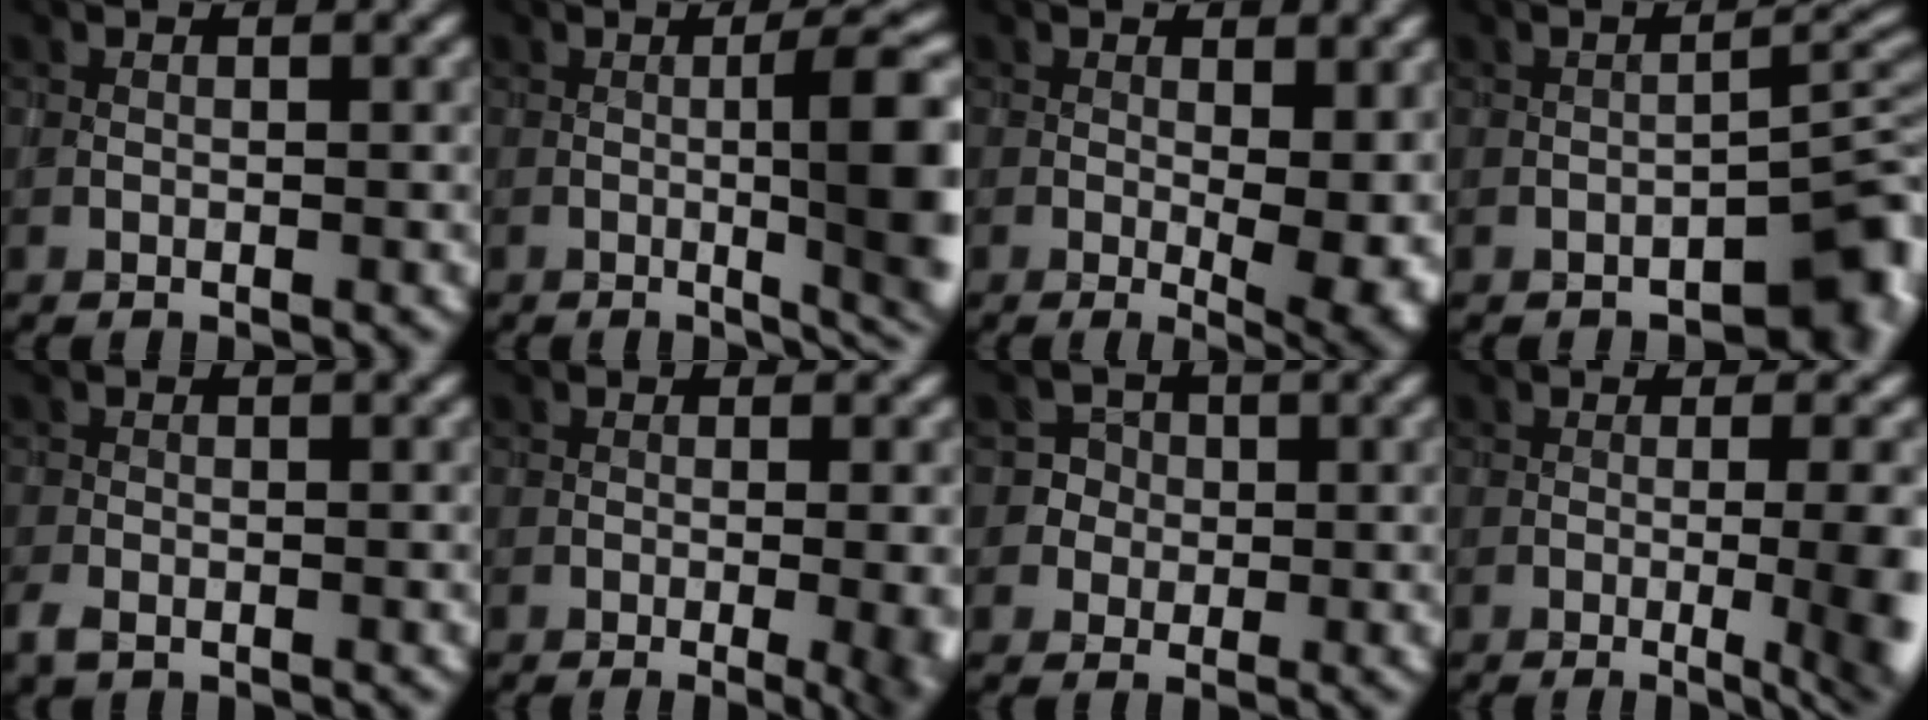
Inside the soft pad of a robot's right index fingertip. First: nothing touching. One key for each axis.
{"total": 8.7, "fx": -1.0, "fy": 1.8, "fz": 8.4, "tx": -0.108, "ty": 0.003, "tz": -0.013}
{"total": 6.0, "fx": -0.4, "fy": 2.7, "fz": 5.4, "tx": -0.075, "ty": -0.017, "tz": 0.004}
{"total": 5.1, "fx": -3.2, "fy": 2.1, "fz": 3.4, "tx": -0.028, "ty": 0.015, "tz": -0.047}
{"total": 1.7, "fx": -1.2, "fy": 0.9, "fz": 0.9, "tx": -0.020, "ty": -0.006, "tz": -0.027}
{"total": 6.9, "fx": -1.9, "fy": 3.1, "fz": 5.9, "tx": -0.034, "ty": -0.004, "tz": -0.013}
{"total": 3.2, "fx": -0.3, "fy": 3.2, "fz": 0.2, "tx": 0.025, "ty": 0.016, "tz": -0.015}
{"total": 7.9, "fx": -1.8, "fy": 2.6, "fz": 7.2, "tx": -0.065, "ty": -0.001, "tz": -0.015}